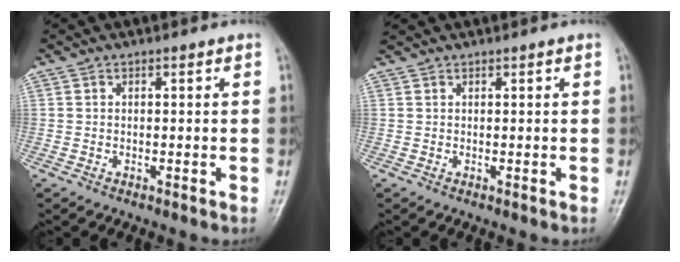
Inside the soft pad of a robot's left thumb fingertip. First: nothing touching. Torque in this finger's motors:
{"motor_torque": [-0.49, 0.24, -0.20, -0.09, 0.01]}